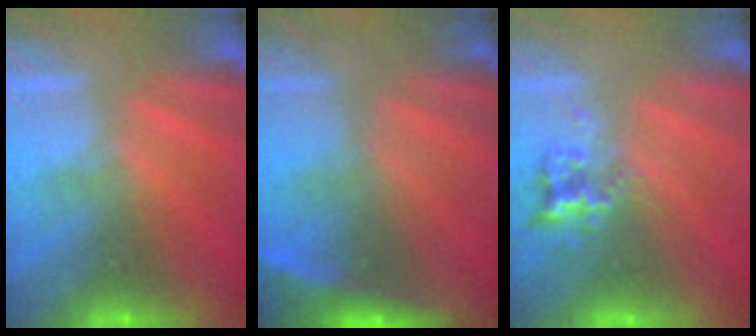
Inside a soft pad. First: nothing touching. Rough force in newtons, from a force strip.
{"total": 2.2}
{"total": 2.4}